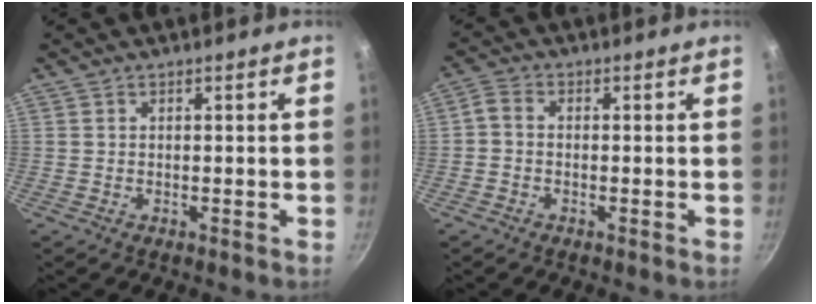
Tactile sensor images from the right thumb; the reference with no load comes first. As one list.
[{"total": 2.6, "force": [-0.8, 1.9, 1.6], "torque": [-0.039, 0.013, -0.026]}]